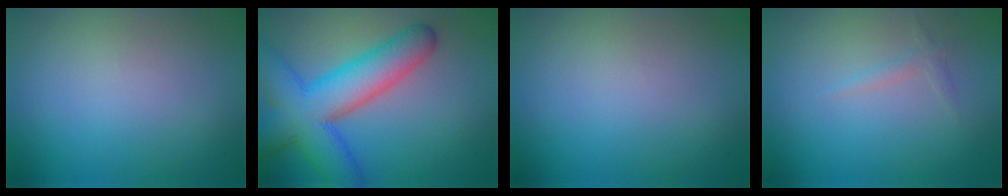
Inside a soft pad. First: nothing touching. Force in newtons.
{"total": 9.9, "press": 9.9, "slide": 0.4}
{"total": 0.0}
{"total": 0.9, "press": 0.9, "slide": 0.1}